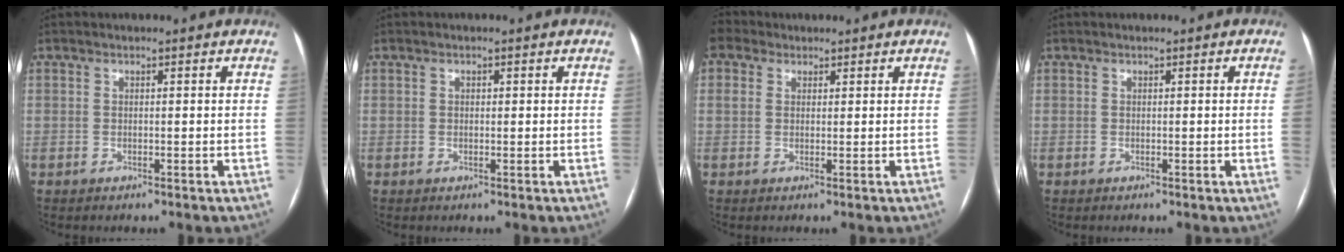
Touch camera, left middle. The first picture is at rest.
{"total": 0.5, "force": [0.2, 0.3, 0.3], "torque": [-0.007, -0.001, 0.004]}
{"total": 2.9, "force": [1.8, 2.2, 0.7], "torque": [-0.025, 0.024, 0.039]}
{"total": 1.0, "force": [-0.1, -0.4, 0.9], "torque": [-0.007, -0.001, -0.003]}